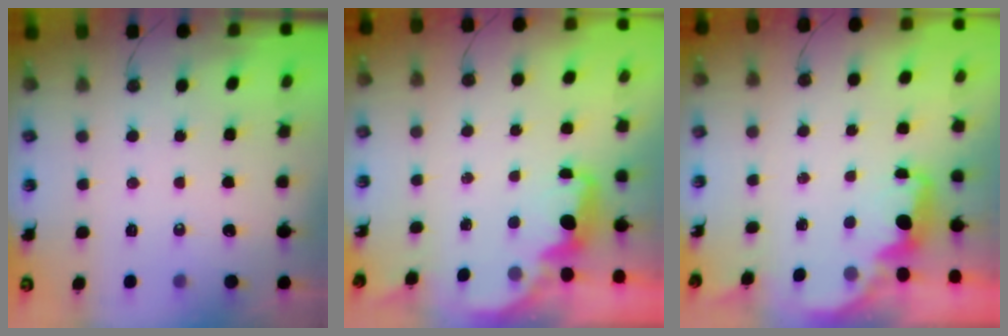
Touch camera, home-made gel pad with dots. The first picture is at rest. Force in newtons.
{"total": 2.1, "press": 2.0, "slide": 0.7}
{"total": 1.9, "press": 1.8, "slide": 0.5}